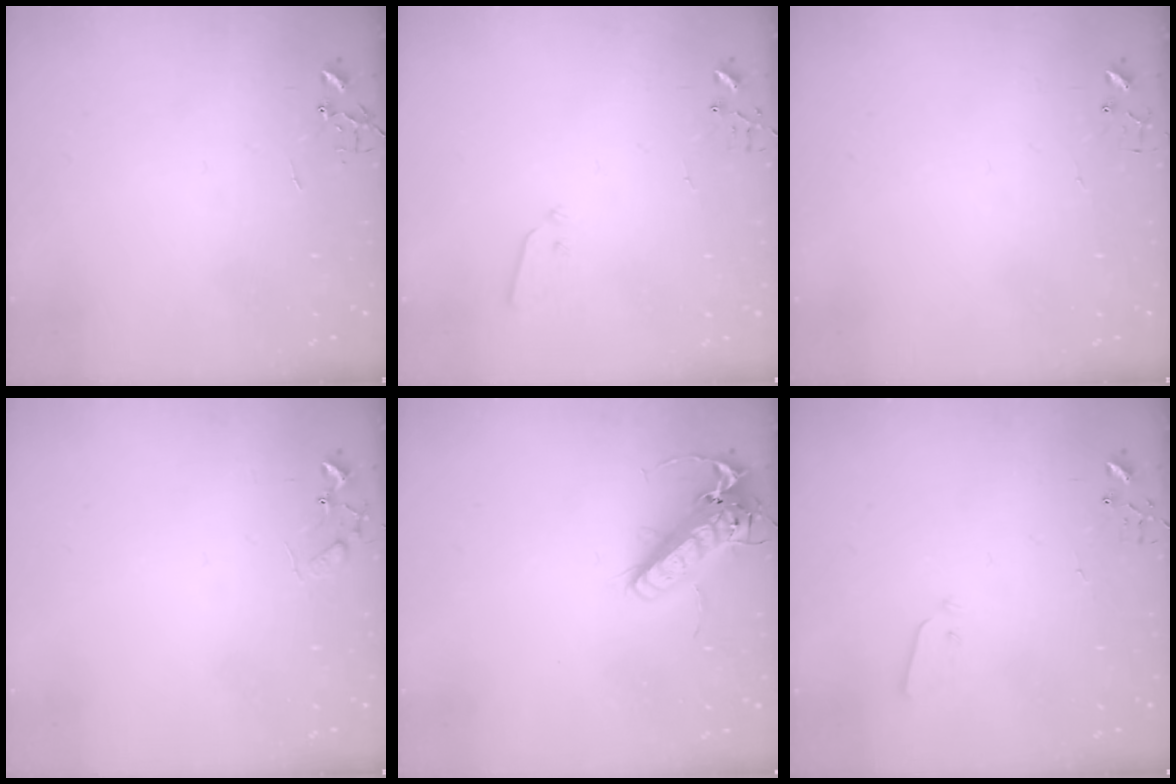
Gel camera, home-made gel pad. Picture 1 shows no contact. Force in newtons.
{"total": 3.5, "press": 3.4, "slide": 0.6}
{"total": 3.8, "press": 3.8, "slide": 0.3}
{"total": 6.2, "press": 6.2, "slide": 0.4}
{"total": 15.9, "press": 15.7, "slide": 2.8}
{"total": 3.0, "press": 3.0, "slide": 0.3}